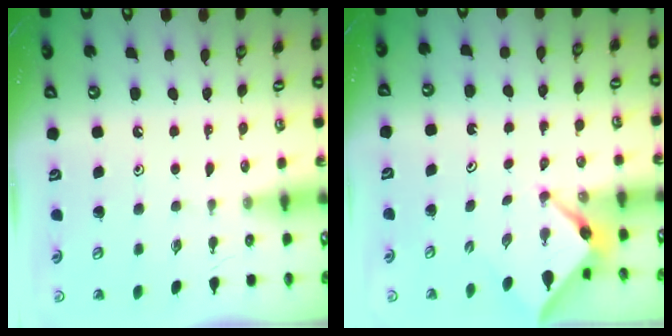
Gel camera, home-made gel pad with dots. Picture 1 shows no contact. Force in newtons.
{"total": 3.1, "press": 3.1, "slide": 0.3}